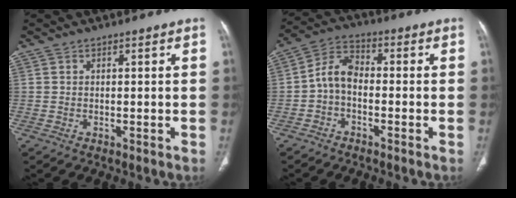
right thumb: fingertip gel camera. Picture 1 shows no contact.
{"total": 6.1, "force": [-1.4, 3.9, 4.5], "torque": [-0.080, 0.029, -0.041]}